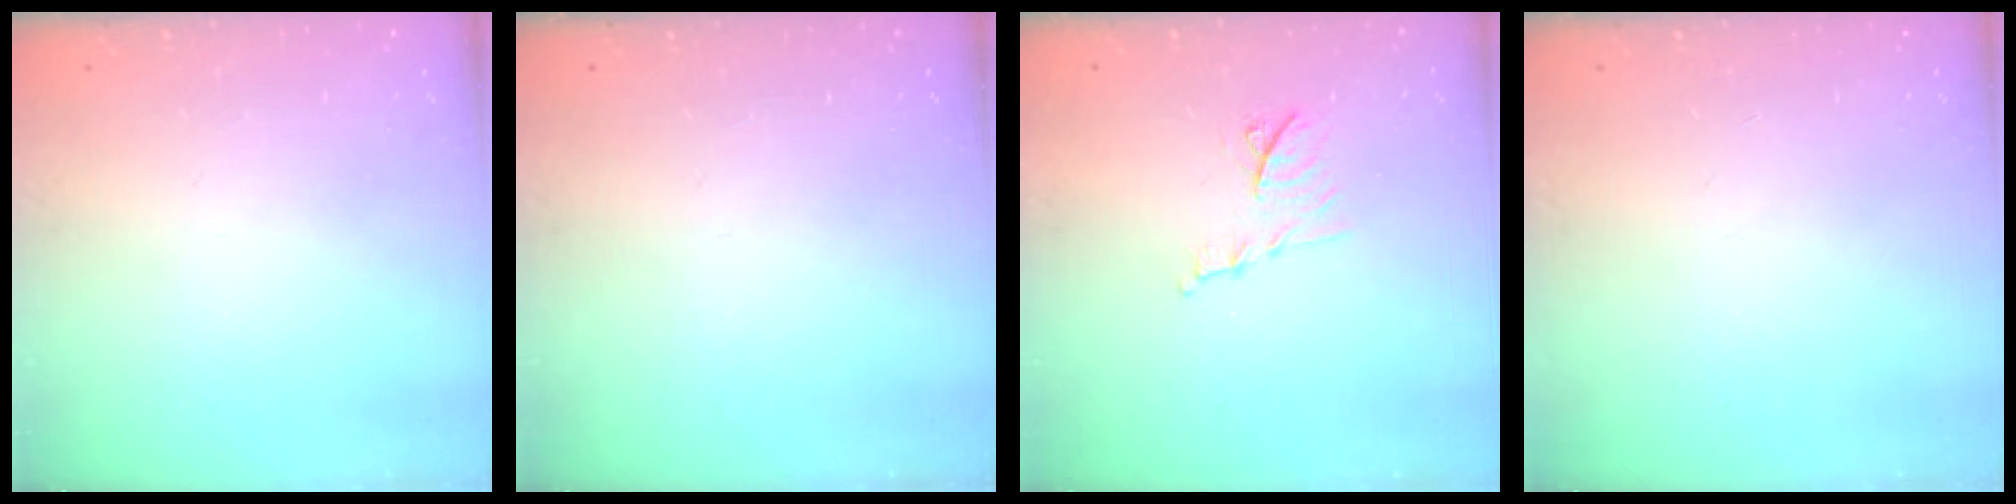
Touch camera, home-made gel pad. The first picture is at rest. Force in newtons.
{"total": 0.0}
{"total": 9.4, "press": 9.4, "slide": 0.1}
{"total": 0.0}